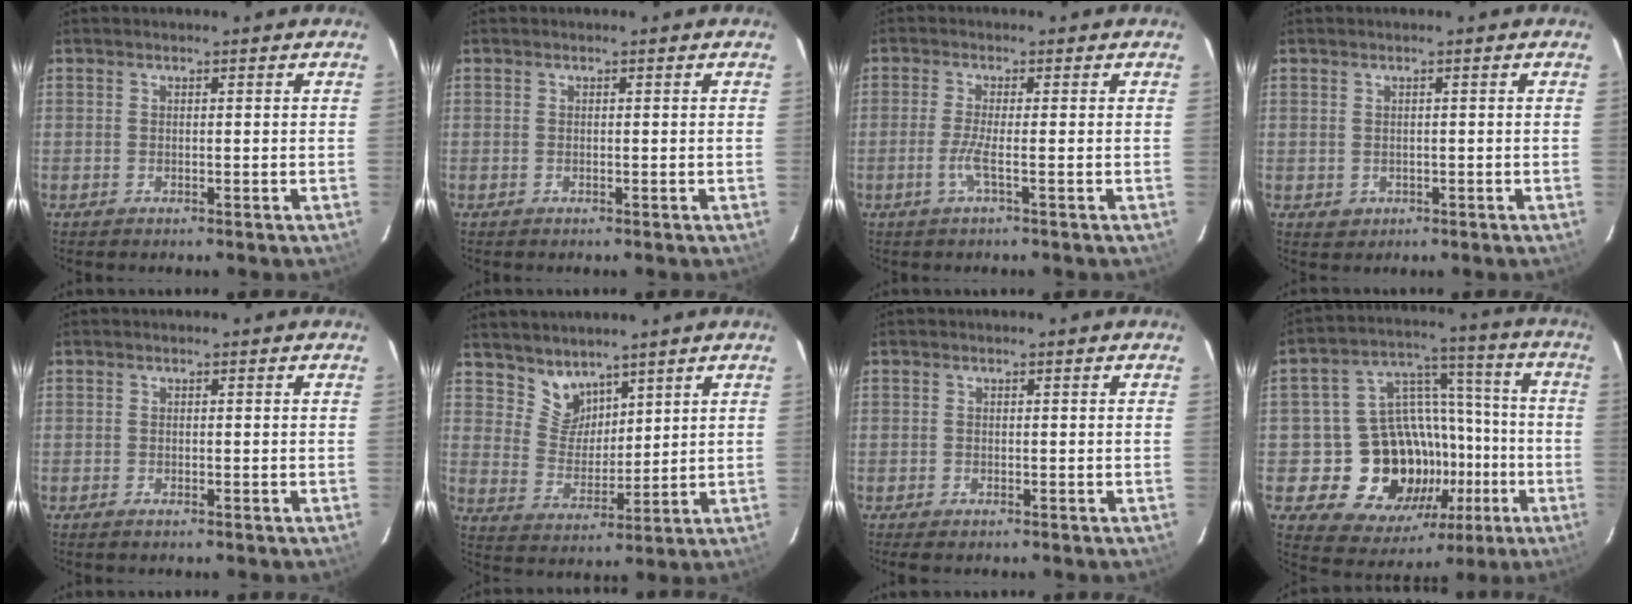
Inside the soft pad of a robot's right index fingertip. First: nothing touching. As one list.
[{"total": 0.0}, {"total": 2.8, "force": [-1.3, -0.7, 2.4], "torque": [-0.057, -0.008, -0.029]}, {"total": 1.8, "force": [-0.1, 1.8, 0.3], "torque": [-0.002, 0.000, 0.003]}, {"total": 0.8, "force": [-0.7, 0.3, 0.5], "torque": [-0.009, -0.002, -0.013]}, {"total": 6.4, "force": [5.2, 3.6, 1.1], "torque": [-0.011, 0.003, 0.107]}, {"total": 1.7, "force": [-1.3, 0.6, 0.8], "torque": [-0.017, -0.005, -0.024]}, {"total": 18.9, "force": [-6.3, 15.0, 9.7], "torque": [-0.185, 0.040, -0.065]}]